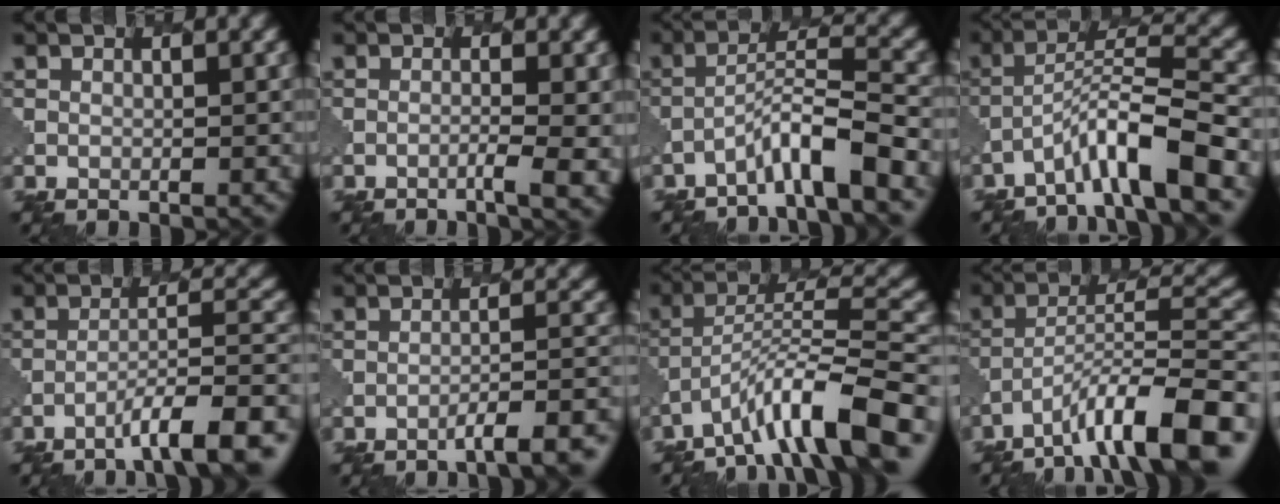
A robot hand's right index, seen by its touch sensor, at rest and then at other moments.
{"total": 2.5, "force": [-1.1, 0.2, 2.2], "torque": [-0.031, 0.005, -0.029]}
{"total": 4.9, "force": [-3.4, 0.3, 3.6], "torque": [-0.060, 0.015, -0.069]}
{"total": 6.7, "force": [-4.3, 0.7, 5.1], "torque": [-0.088, 0.014, -0.081]}
{"total": 8.2, "force": [-5.4, 1.4, 6.0], "torque": [-0.088, 0.013, -0.086]}
{"total": 5.5, "force": [-4.2, 0.8, 3.5], "torque": [-0.039, 0.015, -0.060]}
{"total": 9.6, "force": [-6.5, 2.3, 6.8], "torque": [-0.100, 0.017, -0.113]}
{"total": 10.9, "force": [-7.3, 2.5, 7.8], "torque": [-0.119, 0.018, -0.126]}